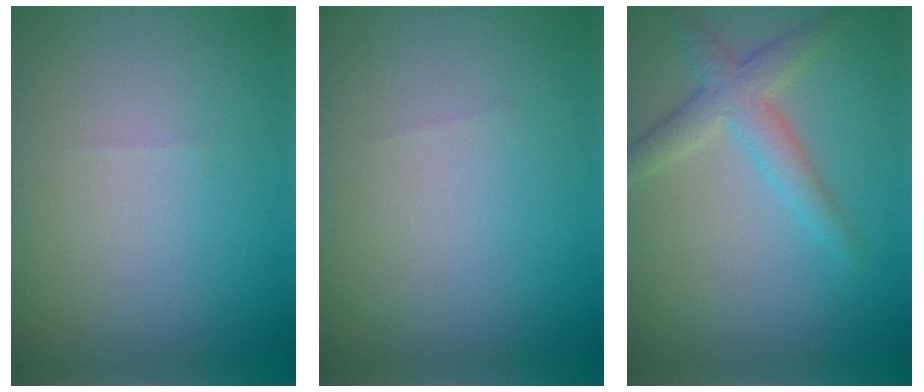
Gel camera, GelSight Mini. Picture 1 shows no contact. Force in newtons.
{"total": 0.0}
{"total": 3.6, "press": 3.5, "slide": 0.3}